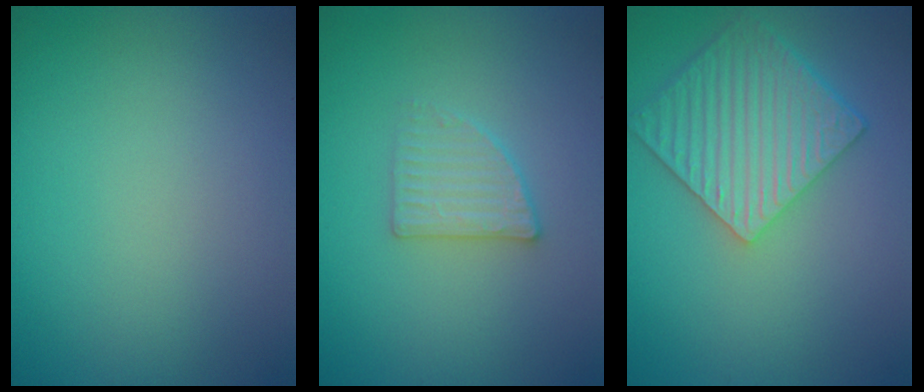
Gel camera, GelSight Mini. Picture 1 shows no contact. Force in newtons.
{"total": 2.3, "press": 2.2, "slide": 0.5}
{"total": 6.2, "press": 5.2, "slide": 3.4}